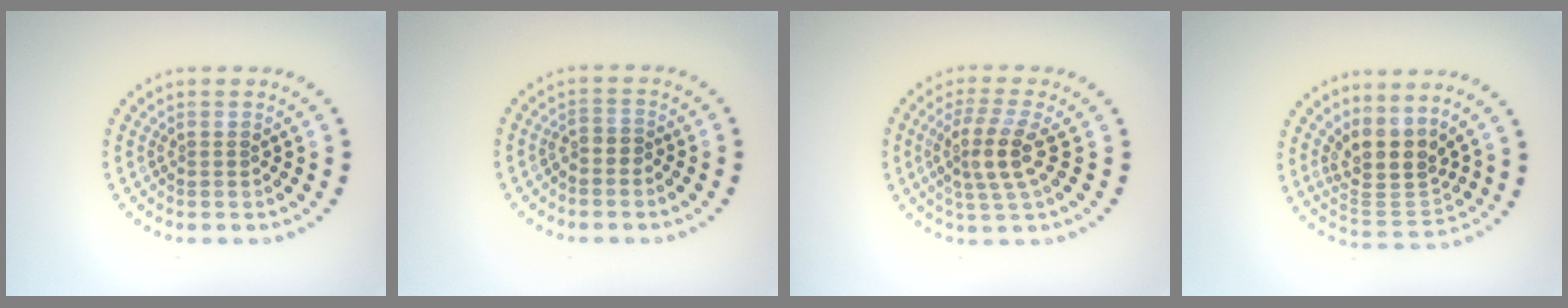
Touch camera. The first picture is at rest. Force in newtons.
{"total": 1.1, "press": 0.8, "slide": 0.8}
{"total": 3.8, "press": 3.3, "slide": 1.9}
{"total": 4.3, "press": 3.6, "slide": 2.4}